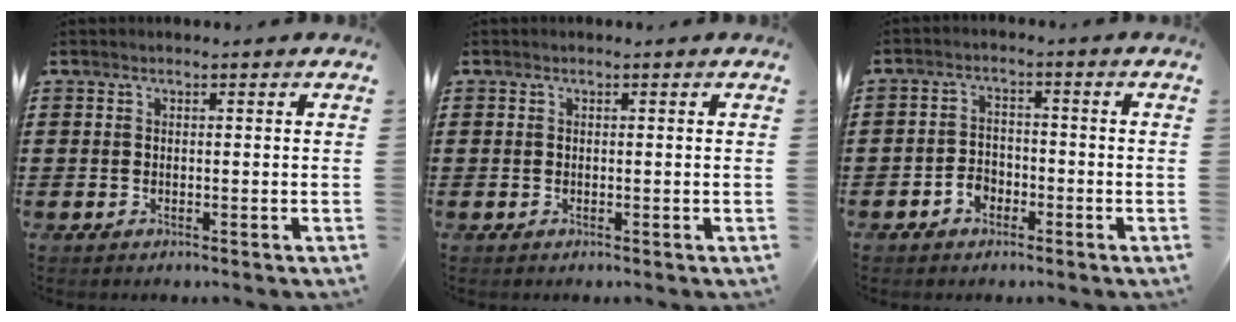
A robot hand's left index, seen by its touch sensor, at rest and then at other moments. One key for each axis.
{"total": 0.0}
{"total": 2.9, "fx": -1.9, "fy": 2.0, "fz": 0.9, "tx": -0.022, "ty": 0.005, "tz": -0.039}